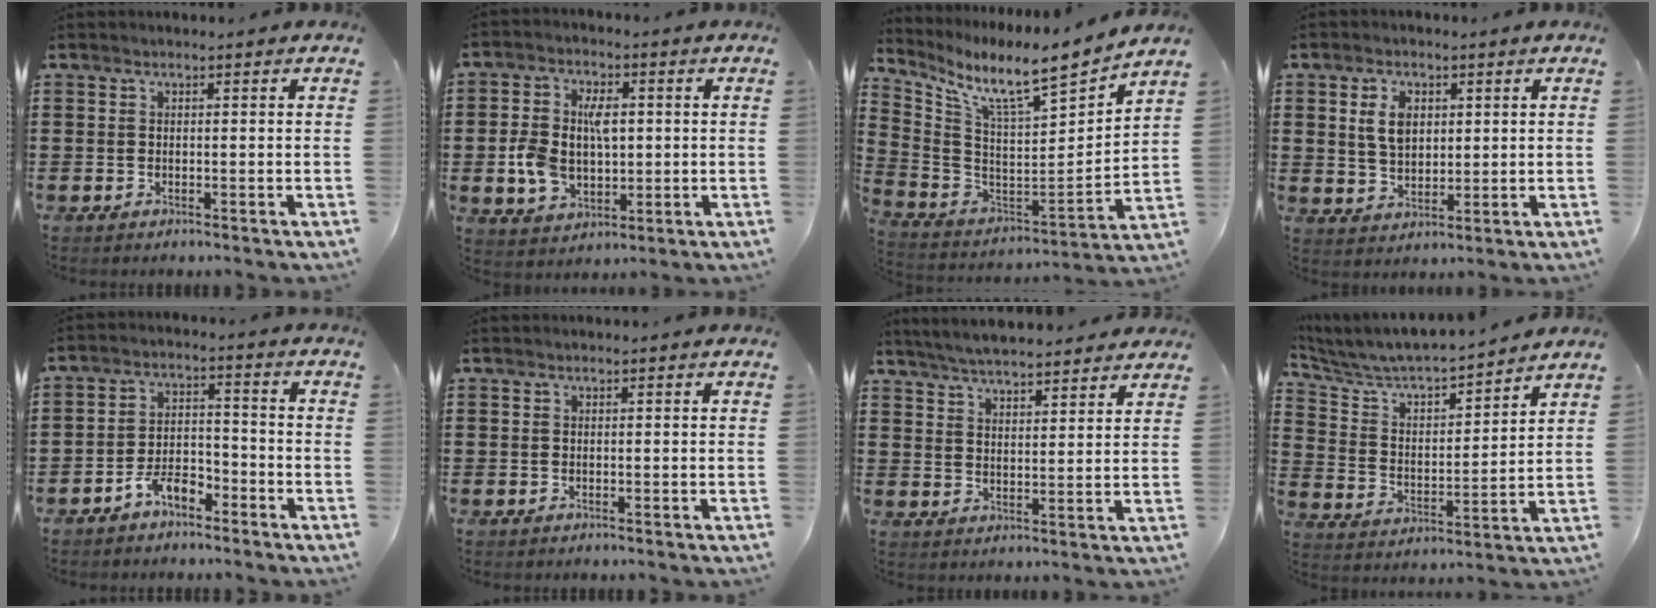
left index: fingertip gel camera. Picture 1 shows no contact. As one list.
[{"total": 8.3, "force": [0.2, 5.4, 6.3], "torque": [-0.142, 0.008, -0.004]}, {"total": 8.8, "force": [7.0, 0.8, 5.3], "torque": [-0.128, -0.064, 0.109]}, {"total": 5.2, "force": [1.6, 3.3, 3.8], "torque": [-0.077, 0.007, 0.026]}, {"total": 5.2, "force": [-4.0, 1.9, 2.6], "torque": [-0.050, 0.015, -0.077]}, {"total": 0.0}, {"total": 5.2, "force": [5.1, 0.1, 1.1], "torque": [-0.038, -0.018, 0.093]}, {"total": 5.3, "force": [5.0, 0.9, 1.4], "torque": [-0.054, -0.037, 0.078]}]